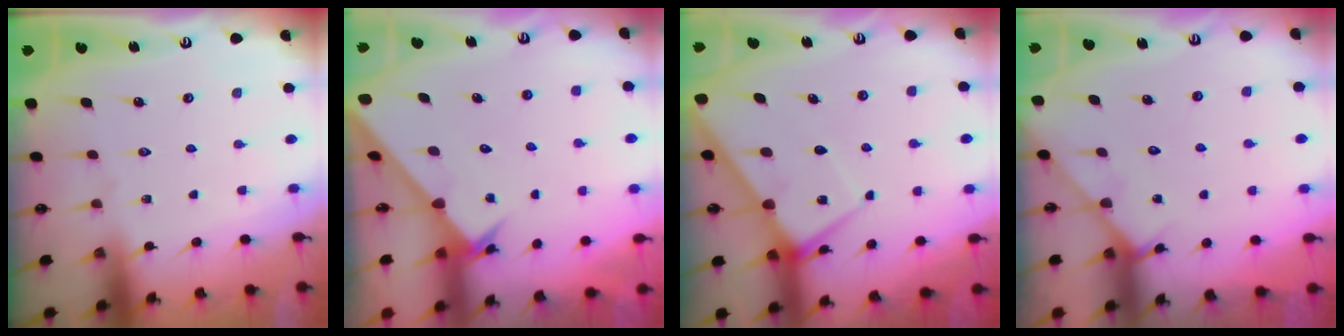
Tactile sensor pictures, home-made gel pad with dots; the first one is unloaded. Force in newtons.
{"total": 3.3, "press": 3.3, "slide": 0.2}
{"total": 7.0, "press": 7.0, "slide": 0.7}
{"total": 3.7, "press": 3.7, "slide": 0.5}